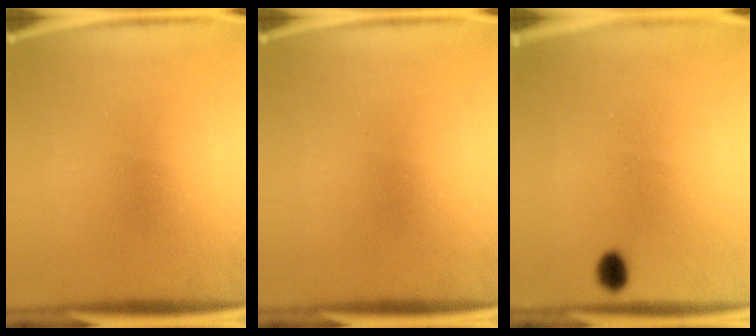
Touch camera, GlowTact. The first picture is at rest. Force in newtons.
{"total": 0.0}
{"total": 1.7}